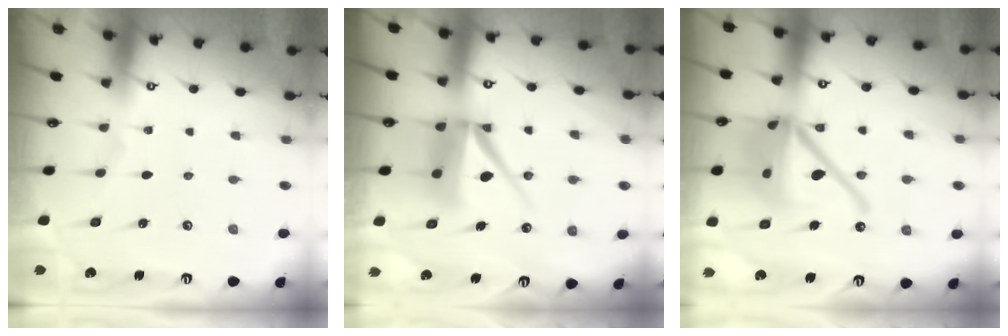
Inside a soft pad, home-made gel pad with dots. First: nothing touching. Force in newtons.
{"total": 11.1, "press": 11.0, "slide": 1.3}
{"total": 20.2, "press": 20.0, "slide": 2.8}